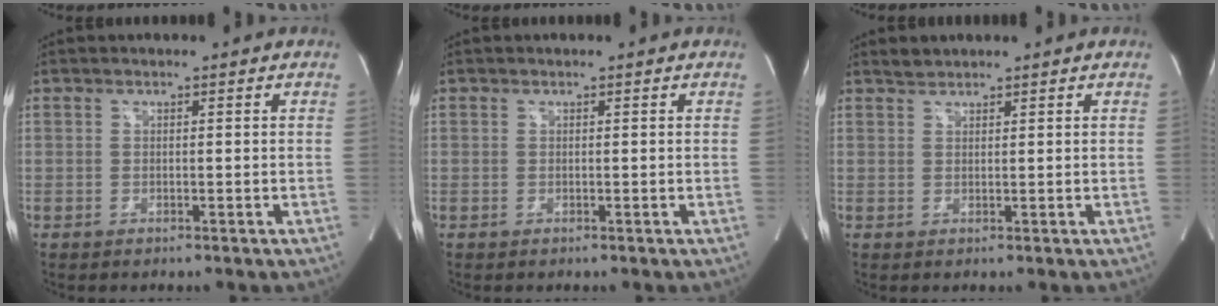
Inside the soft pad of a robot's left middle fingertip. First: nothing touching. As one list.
[{"total": 0.0}, {"total": 1.3, "force": [1.3, 0.4, 0.1], "torque": [-0.008, 0.004, 0.024]}]